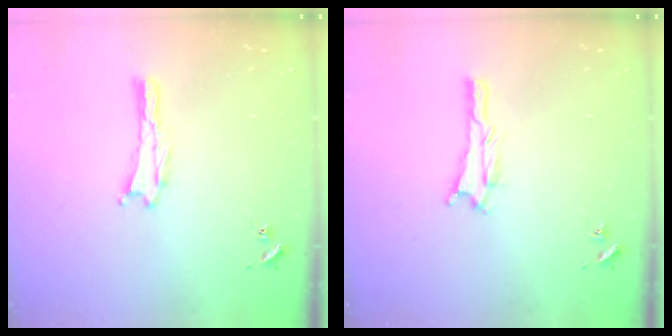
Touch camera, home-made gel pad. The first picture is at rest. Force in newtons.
{"total": 0.6, "press": 0.6, "slide": 0.1}